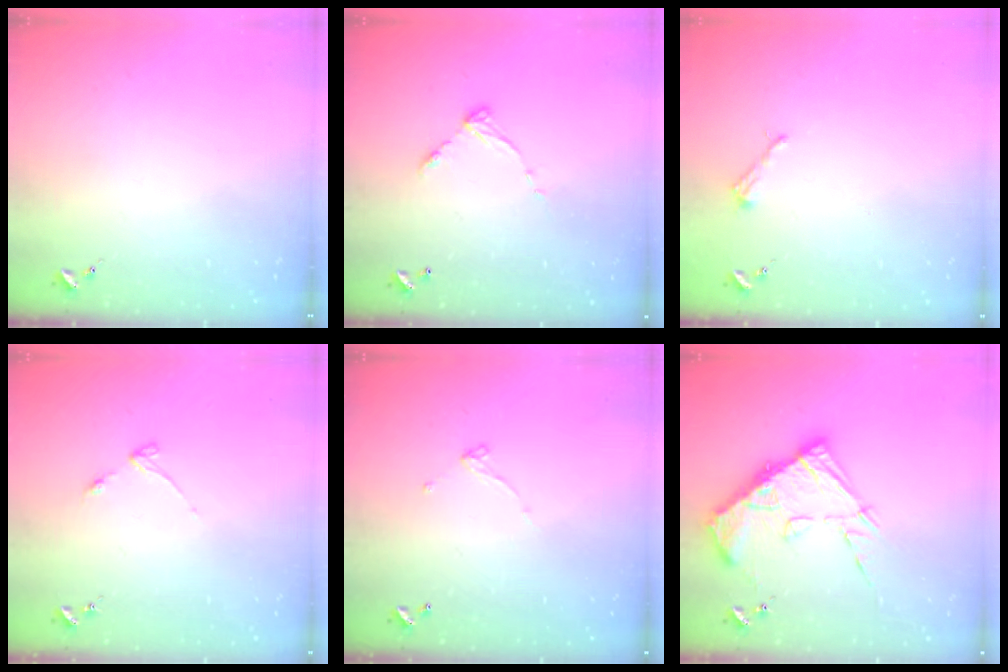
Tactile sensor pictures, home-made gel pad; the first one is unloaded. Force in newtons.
{"total": 6.6, "press": 6.6, "slide": 0.4}
{"total": 3.1, "press": 3.1, "slide": 0.3}
{"total": 2.9, "press": 2.8, "slide": 0.4}
{"total": 5.0, "press": 5.0, "slide": 0.4}
{"total": 16.6, "press": 16.6, "slide": 1.5}